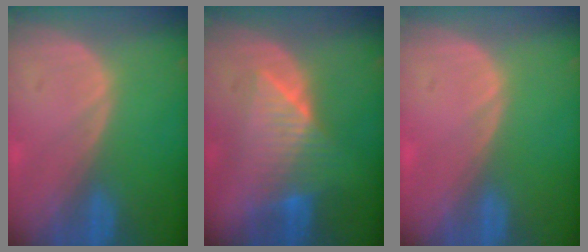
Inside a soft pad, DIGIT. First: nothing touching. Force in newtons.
{"total": 7.1, "press": 7.0, "slide": 1.1}
{"total": 0.7, "press": 0.1, "slide": 0.7}